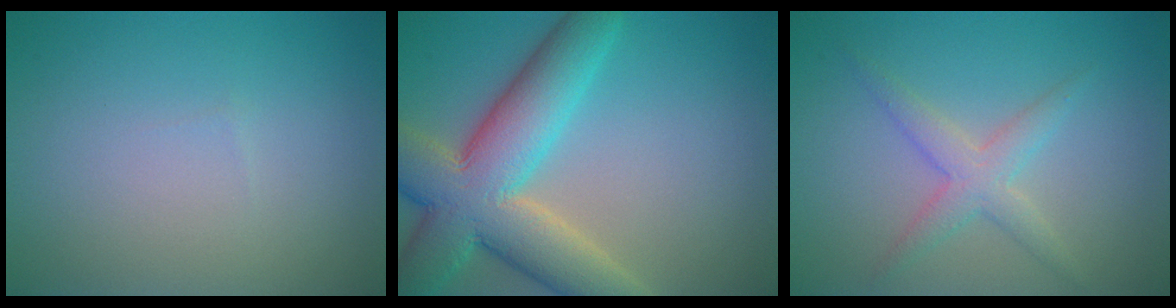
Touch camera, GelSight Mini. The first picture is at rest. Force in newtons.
{"total": 10.7, "press": 10.7, "slide": 0.7}
{"total": 2.7, "press": 2.7, "slide": 0.1}